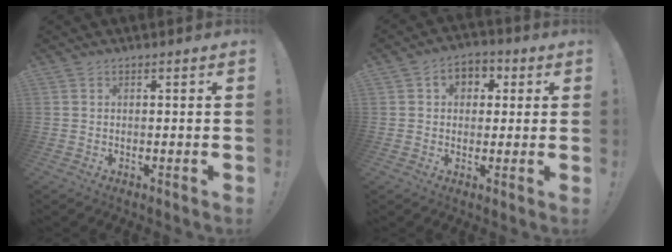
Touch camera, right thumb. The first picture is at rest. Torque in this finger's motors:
{"motor_torque": [0.02, 0.02, 0.38, 0.11, 0.00]}